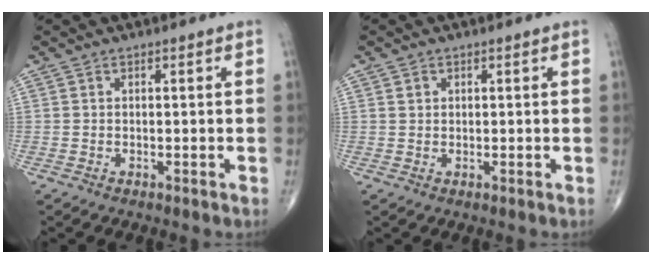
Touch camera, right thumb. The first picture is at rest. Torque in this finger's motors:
{"motor_torque": [-0.15, -0.02, -0.08, 0.01, -0.03]}